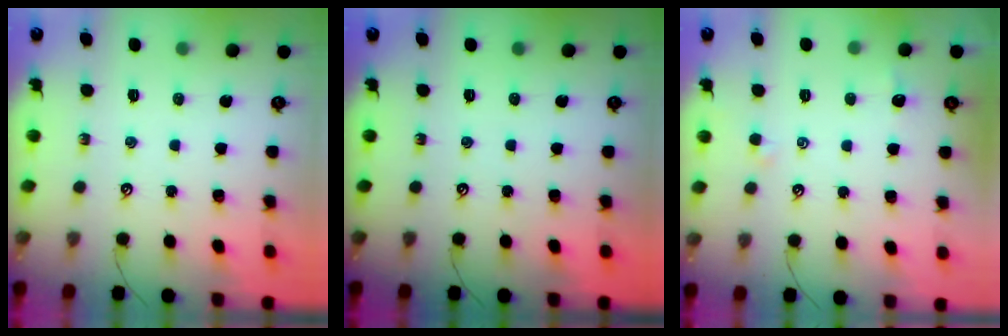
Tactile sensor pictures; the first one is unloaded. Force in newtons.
{"total": 0.0}
{"total": 1.0, "press": 0.8, "slide": 0.5}